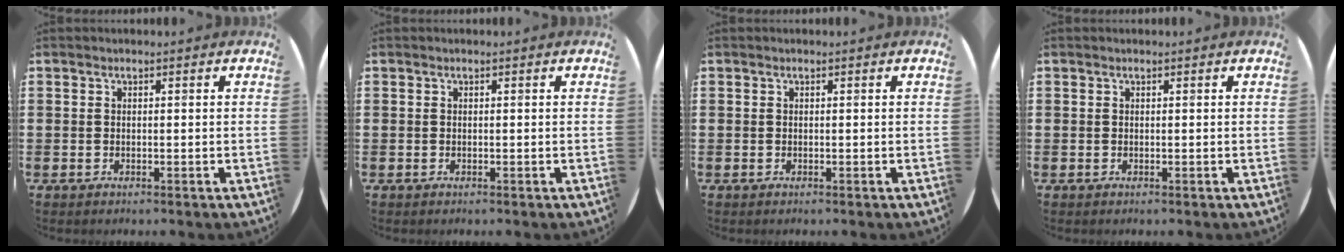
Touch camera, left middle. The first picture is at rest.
{"total": 0.0}
{"total": 0.0}
{"total": 0.0}